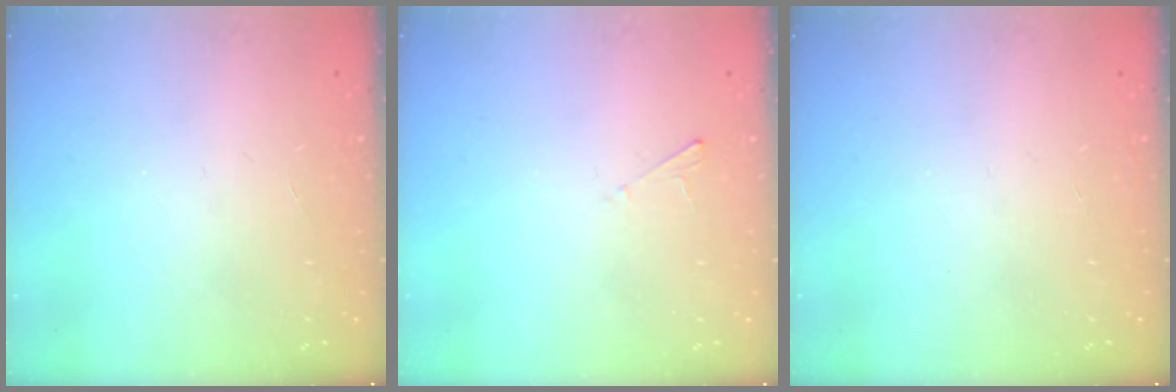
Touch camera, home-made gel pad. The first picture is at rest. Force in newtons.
{"total": 2.0, "press": 2.0, "slide": 0.2}
{"total": 0.0}